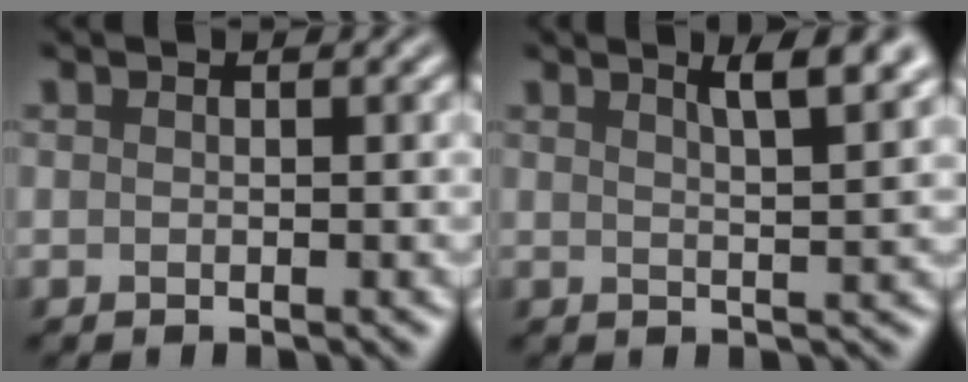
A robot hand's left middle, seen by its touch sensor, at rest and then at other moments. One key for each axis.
{"total": 4.8, "fx": 2.9, "fy": 1.2, "fz": 3.7, "tx": -0.026, "ty": 0.023, "tz": 0.026}